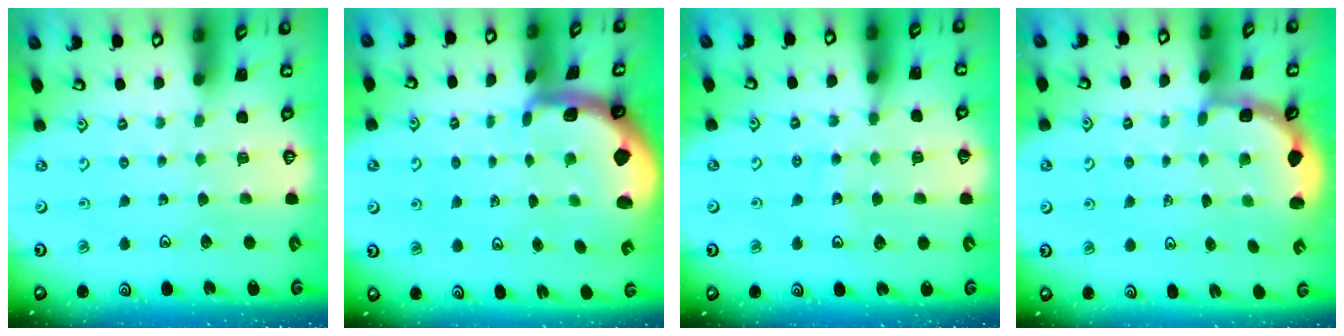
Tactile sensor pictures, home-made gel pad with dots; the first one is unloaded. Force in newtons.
{"total": 1.9, "press": 1.9, "slide": 0.4}
{"total": 10.2, "press": 9.7, "slide": 3.3}
{"total": 2.9, "press": 2.5, "slide": 1.4}